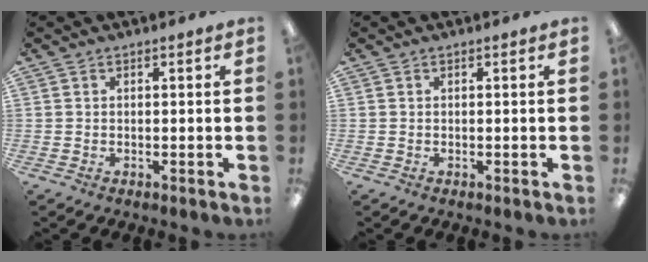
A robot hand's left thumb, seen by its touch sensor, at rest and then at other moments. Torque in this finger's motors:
{"motor_torque": [-0.05, -0.07, 0.11, -0.06, 0.00]}